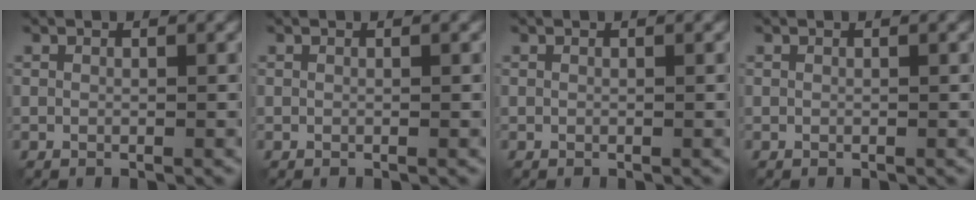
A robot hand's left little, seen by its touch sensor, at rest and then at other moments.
{"total": 0.0}
{"total": 0.0}
{"total": 0.0}